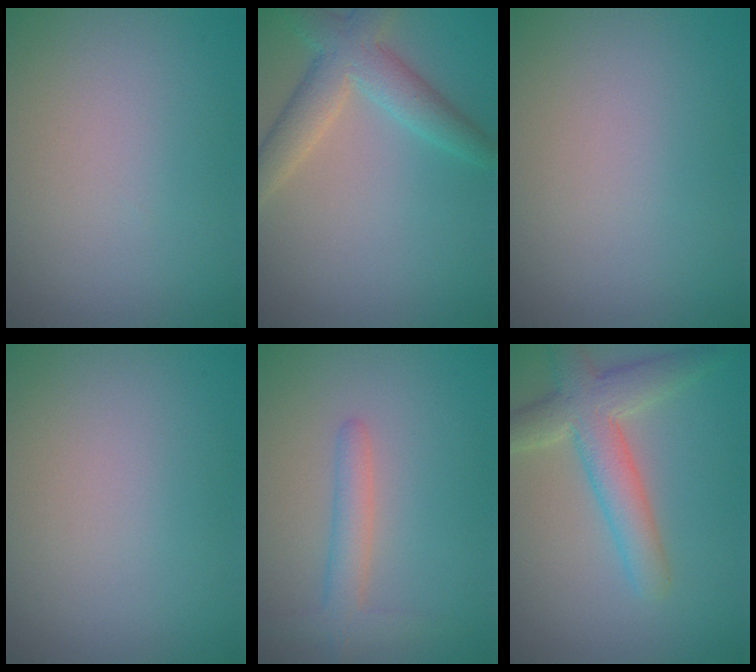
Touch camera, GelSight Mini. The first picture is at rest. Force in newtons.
{"total": 4.5, "press": 4.5, "slide": 0.2}
{"total": 0.0}
{"total": 0.0}
{"total": 2.6, "press": 2.6, "slide": 0.1}
{"total": 5.1, "press": 5.1, "slide": 0.5}